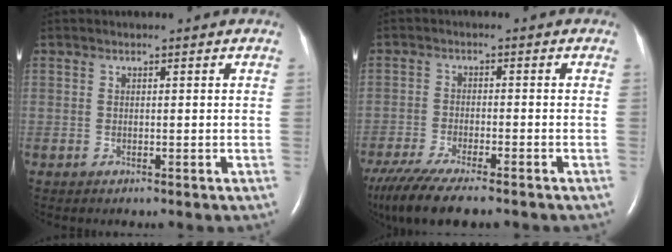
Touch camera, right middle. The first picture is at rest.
{"total": 12.6, "force": [-10.2, 1.9, 7.2], "torque": [-0.132, -0.030, -0.166]}